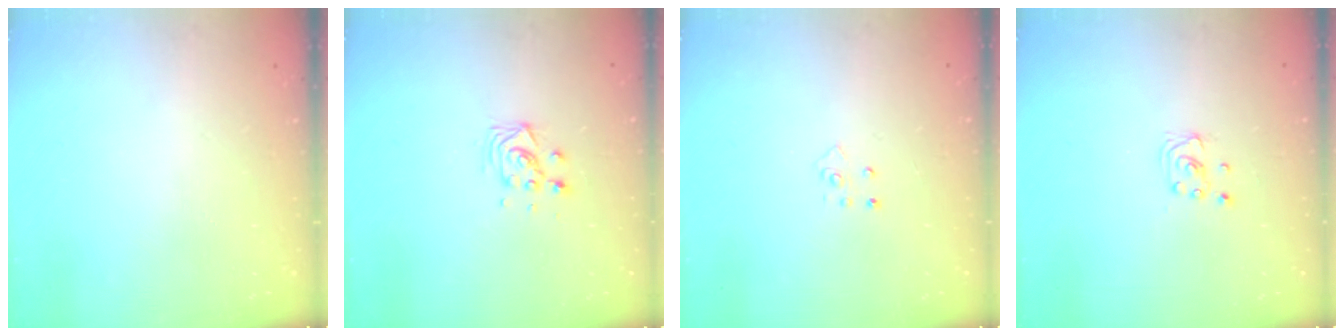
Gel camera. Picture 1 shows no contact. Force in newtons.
{"total": 6.1, "press": 6.1, "slide": 0.5}
{"total": 4.2, "press": 4.2, "slide": 0.3}
{"total": 2.1, "press": 2.1, "slide": 0.2}